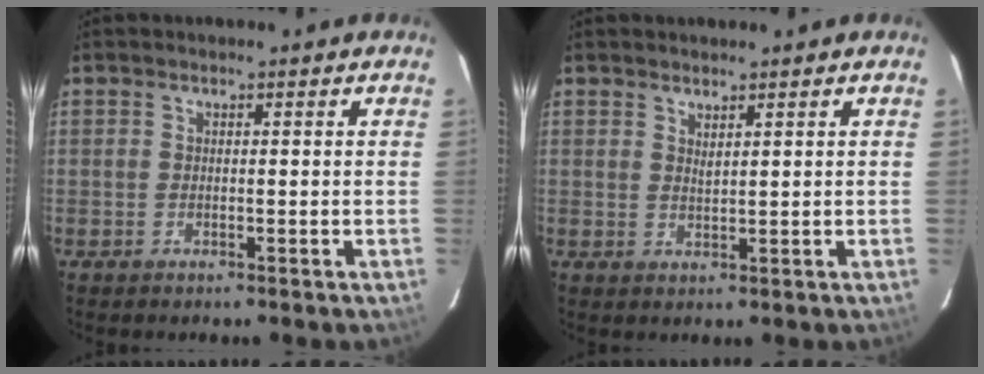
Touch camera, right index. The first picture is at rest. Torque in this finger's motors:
{"motor_torque": [-0.17, 0.28, -0.06, 0.00]}